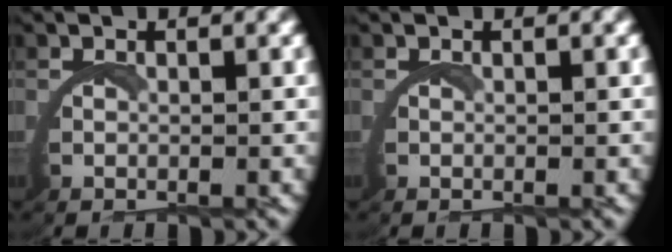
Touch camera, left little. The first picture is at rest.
{"total": 0.0}